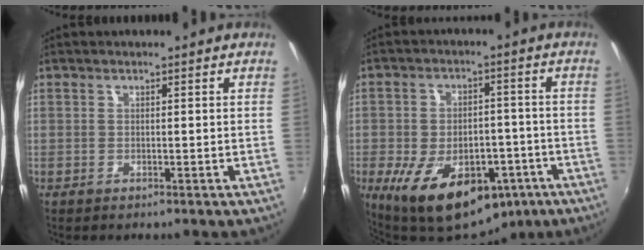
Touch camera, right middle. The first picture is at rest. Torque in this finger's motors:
{"motor_torque": [1.83, -0.31, 0.88, 0.21]}